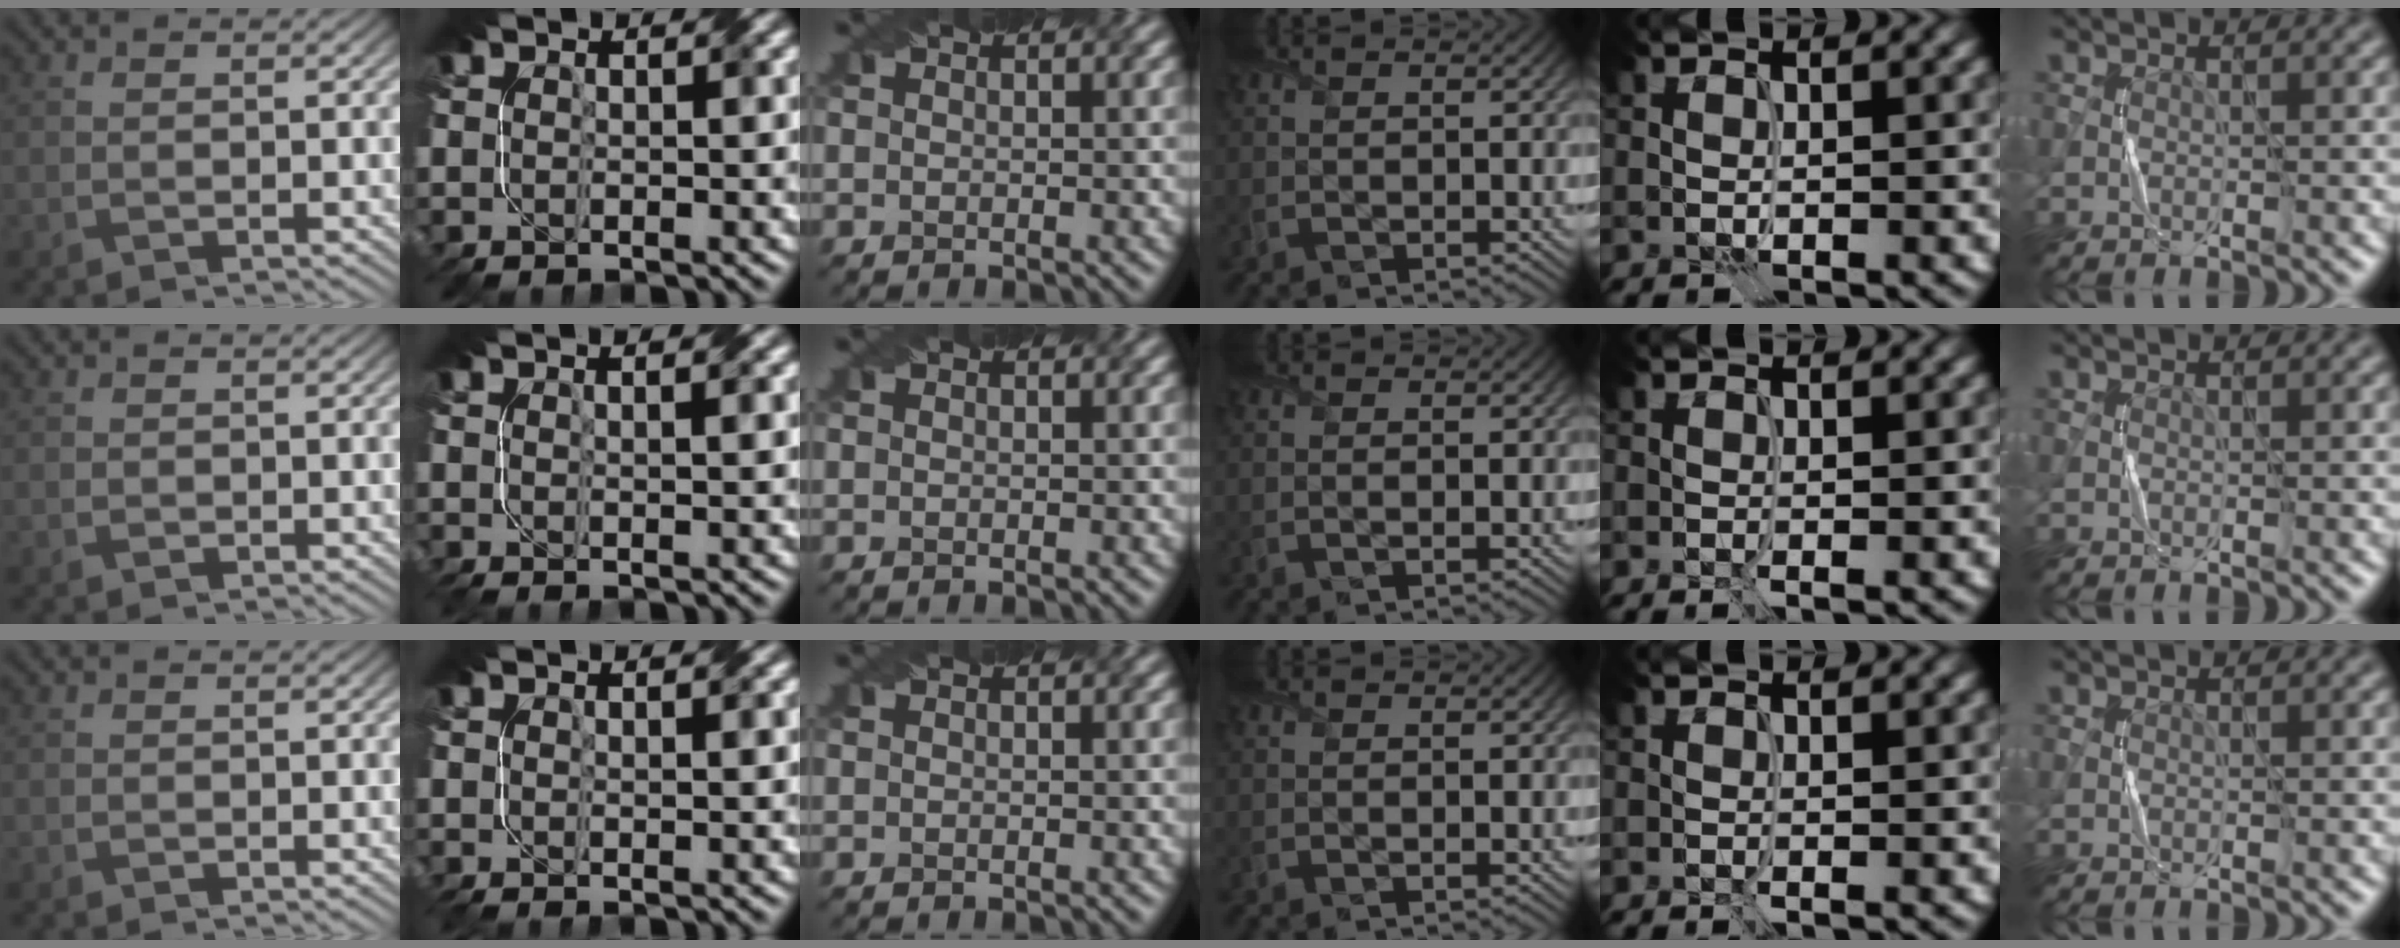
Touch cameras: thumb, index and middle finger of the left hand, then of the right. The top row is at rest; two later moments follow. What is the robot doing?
{"motion": "fold", "object": "napkin"}